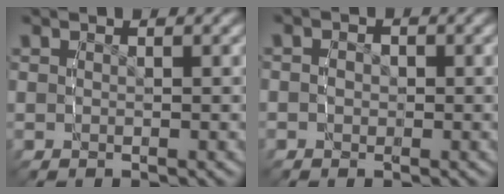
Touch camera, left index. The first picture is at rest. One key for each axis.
{"total": 1.7, "fx": -1.5, "fy": 0.7, "fz": 0.1, "tx": -0.003, "ty": -0.015, "tz": -0.021}